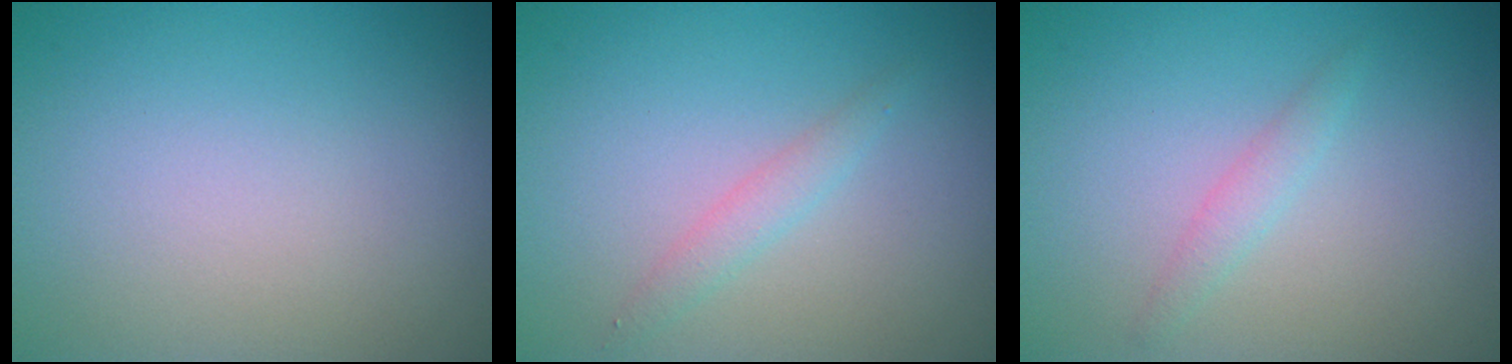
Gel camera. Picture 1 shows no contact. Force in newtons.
{"total": 1.4, "press": 1.4, "slide": 0.0}
{"total": 1.2, "press": 1.2, "slide": 0.0}